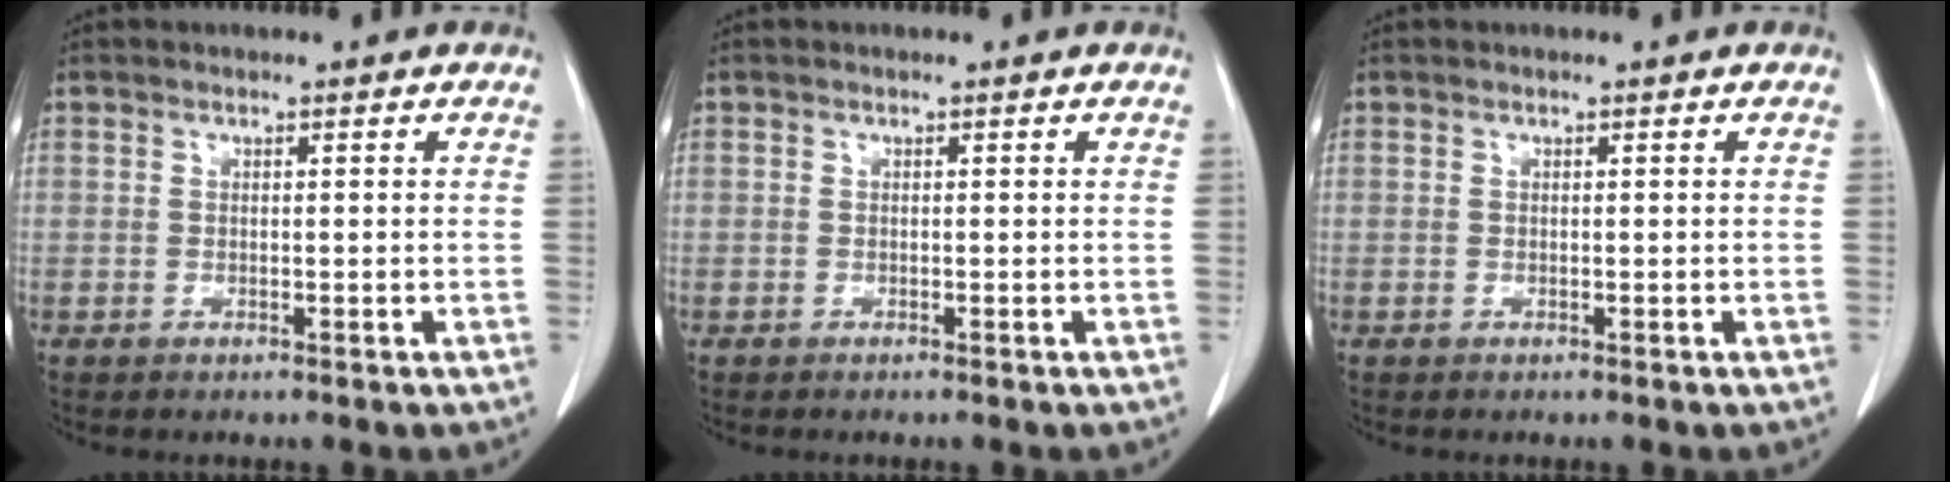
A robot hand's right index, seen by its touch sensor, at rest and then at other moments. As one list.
[{"total": 0.0}, {"total": 0.0}]